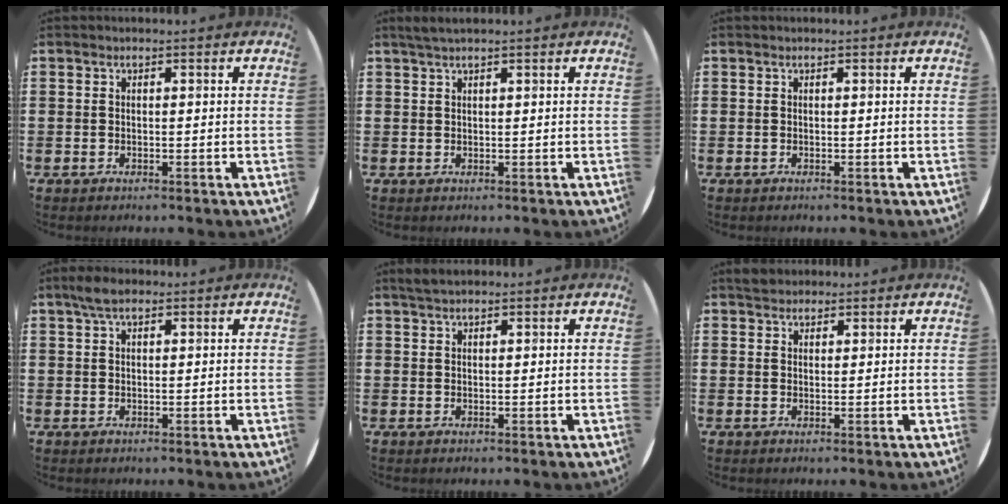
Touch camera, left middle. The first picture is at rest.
{"total": 1.4, "force": [1.1, -0.1, 0.7], "torque": [-0.015, 0.003, 0.020]}
{"total": 0.0}
{"total": 2.7, "force": [1.8, 1.0, 1.7], "torque": [-0.037, 0.007, 0.032]}
{"total": 1.7, "force": [1.5, 0.3, 0.6], "torque": [-0.014, 0.004, 0.028]}
{"total": 1.9, "force": [1.7, 0.7, 0.0], "torque": [0.005, 0.003, 0.032]}